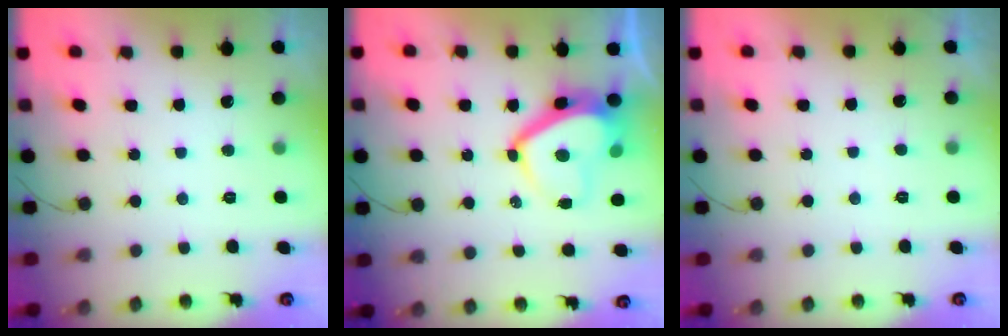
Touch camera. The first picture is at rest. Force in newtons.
{"total": 9.0, "press": 9.0, "slide": 1.1}
{"total": 0.8, "press": 0.7, "slide": 0.4}